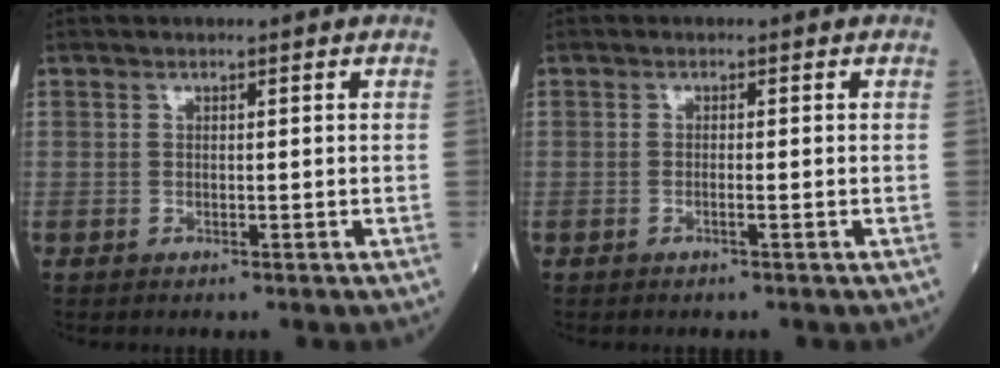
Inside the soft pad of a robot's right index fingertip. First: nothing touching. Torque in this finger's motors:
{"motor_torque": [-0.28, -0.02, -0.07, -0.01]}